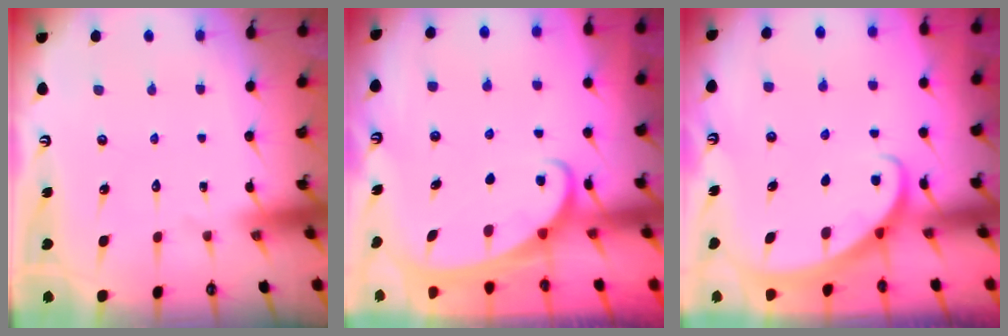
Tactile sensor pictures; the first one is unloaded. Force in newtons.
{"total": 2.2, "press": 2.1, "slide": 0.3}
{"total": 2.7, "press": 2.7, "slide": 0.2}